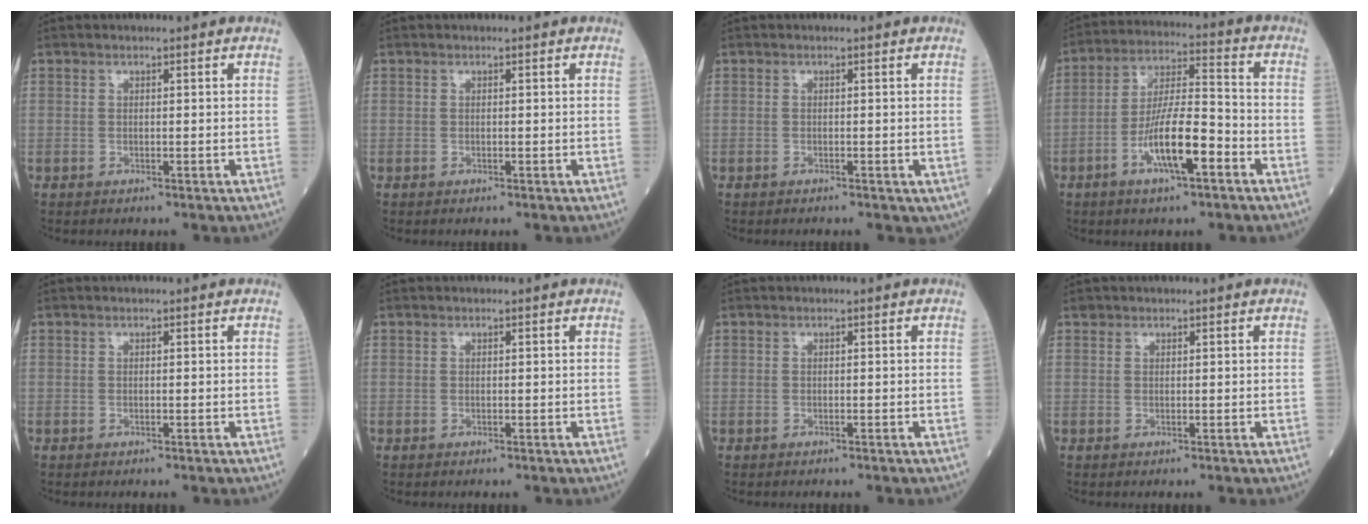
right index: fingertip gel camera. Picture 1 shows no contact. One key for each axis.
{"total": 0.0}
{"total": 1.2, "fx": -0.6, "fy": 0.7, "fz": 0.8, "tx": -0.010, "ty": 0.000, "tz": -0.007}
{"total": 10.7, "fx": -4.5, "fy": 1.9, "fz": 9.5, "tx": -0.182, "ty": 0.002, "tz": -0.079}
{"total": 0.0}
{"total": 0.0}
{"total": 0.0}
{"total": 0.5, "fx": 0.4, "fy": 0.3, "fz": 0.0, "tx": -0.003, "ty": 0.002, "tz": 0.005}